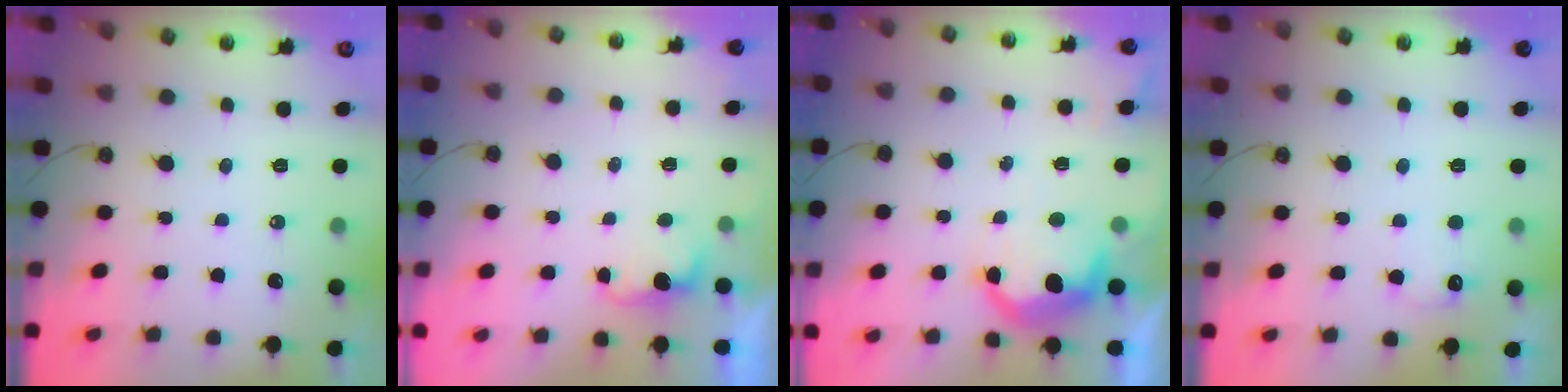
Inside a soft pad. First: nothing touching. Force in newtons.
{"total": 2.1, "press": 2.0, "slide": 0.9}
{"total": 10.7, "press": 10.7, "slide": 0.7}
{"total": 6.6, "press": 6.6, "slide": 0.5}